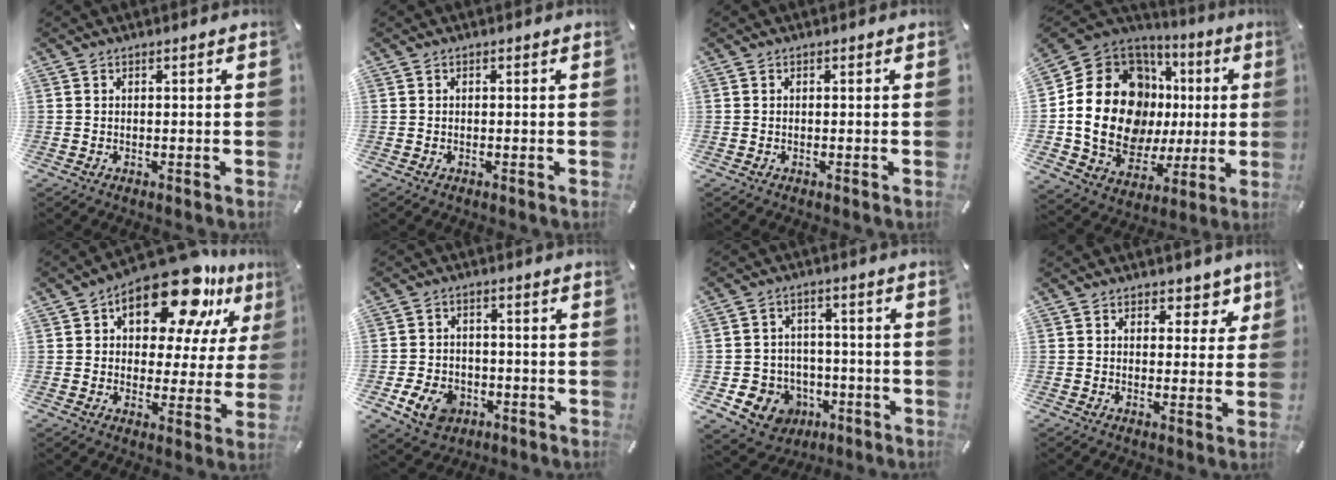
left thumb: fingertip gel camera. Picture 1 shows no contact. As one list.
[{"total": 0.0}, {"total": 0.0}, {"total": 22.7, "force": [1.8, 17.4, 14.5], "torque": [-0.273, -0.032, 0.051]}, {"total": 19.0, "force": [12.3, 8.7, 11.7], "torque": [-0.176, -0.078, 0.205]}, {"total": 8.2, "force": [-3.4, 6.4, 3.9], "torque": [-0.086, 0.017, -0.063]}, {"total": 9.4, "force": [-3.4, 8.5, 1.9], "torque": [-0.034, 0.028, -0.051]}, {"total": 5.4, "force": [2.9, 3.9, 2.3], "torque": [0.000, -0.021, 0.042]}]